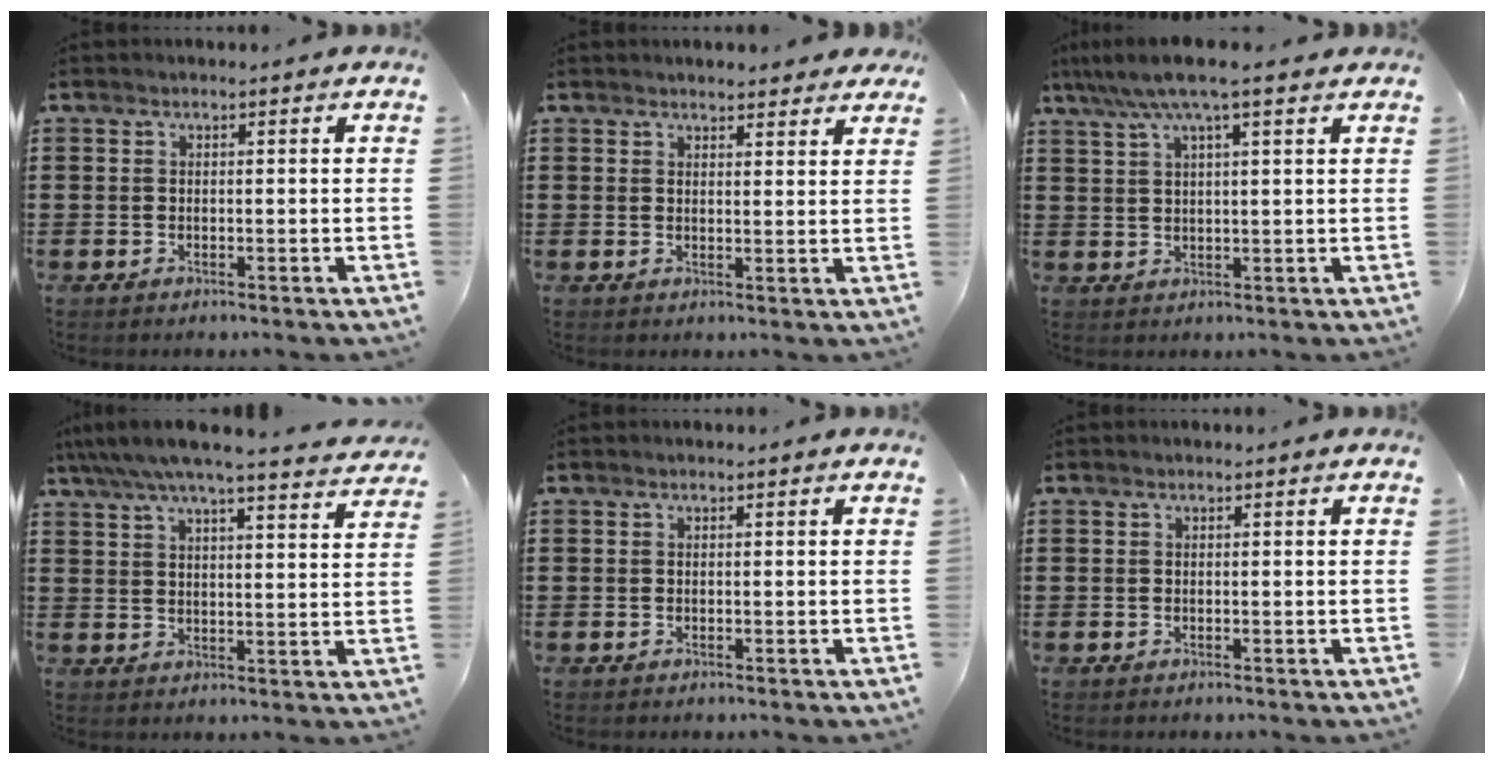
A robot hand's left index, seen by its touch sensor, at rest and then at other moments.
{"total": 2.6, "force": [2.5, 0.6, 0.4], "torque": [-0.008, -0.004, 0.045]}
{"total": 6.2, "force": [4.3, 0.5, 4.5], "torque": [-0.097, -0.004, 0.075]}
{"total": 6.2, "force": [5.5, 0.2, 2.8], "torque": [-0.077, -0.029, 0.093]}
{"total": 0.0}
{"total": 0.0}